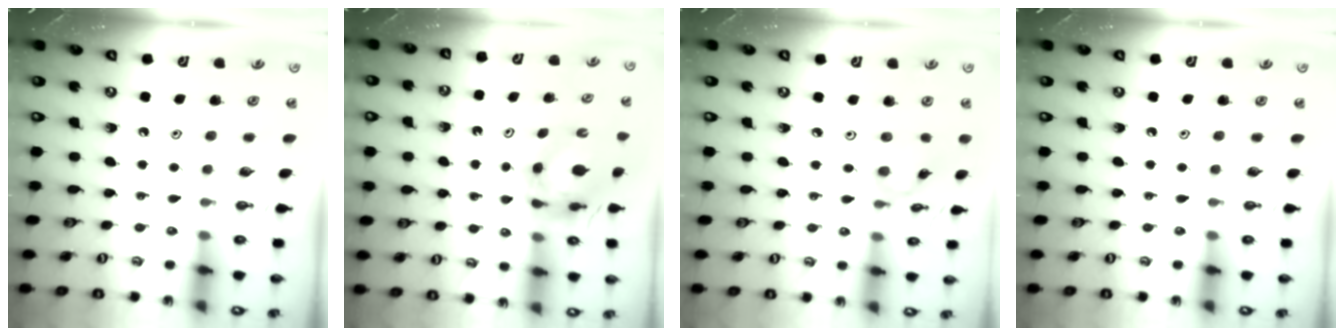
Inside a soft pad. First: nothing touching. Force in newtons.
{"total": 6.1, "press": 6.1, "slide": 0.5}
{"total": 1.4, "press": 1.3, "slide": 0.2}
{"total": 0.0}